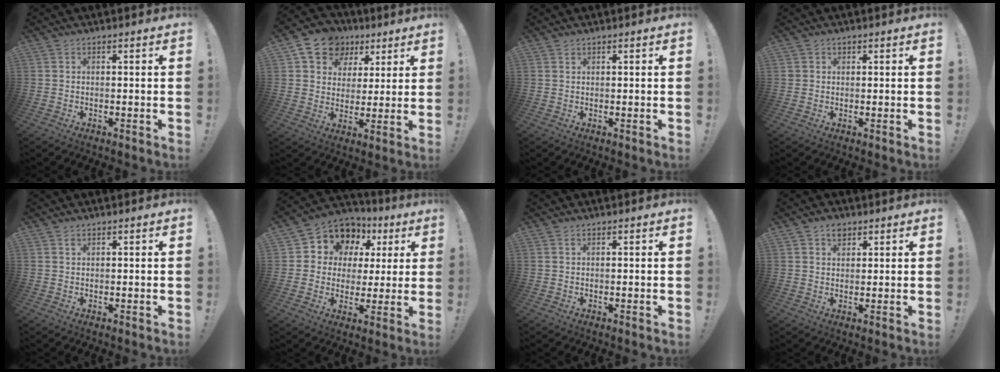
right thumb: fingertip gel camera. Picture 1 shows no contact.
{"total": 12.2, "force": [6.3, 9.4, 4.4], "torque": [-0.062, -0.038, 0.121]}
{"total": 0.7, "force": [0.5, 0.3, 0.3], "torque": [-0.002, -0.003, 0.009]}
{"total": 1.4, "force": [0.7, 1.2, 0.2], "torque": [-0.004, 0.001, 0.014]}
{"total": 0.9, "force": [0.6, 0.5, 0.4], "torque": [-0.005, -0.002, 0.010]}
{"total": 10.0, "force": [5.1, 7.9, 3.4], "torque": [-0.053, -0.039, 0.099]}
{"total": 0.5, "force": [0.2, 0.1, 0.5], "torque": [-0.013, 0.002, 0.004]}
{"total": 3.6, "force": [2.3, 2.4, 1.4], "torque": [-0.004, -0.012, 0.038]}